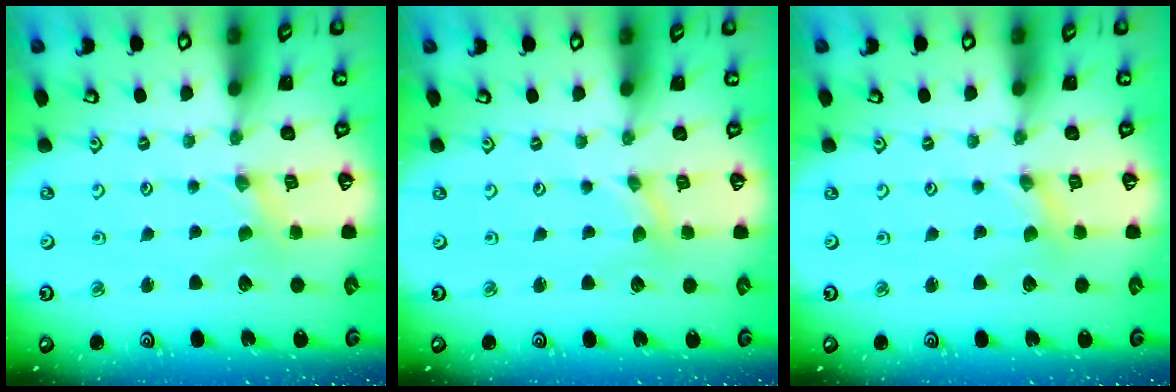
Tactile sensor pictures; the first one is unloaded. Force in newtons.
{"total": 0.0}
{"total": 0.0}